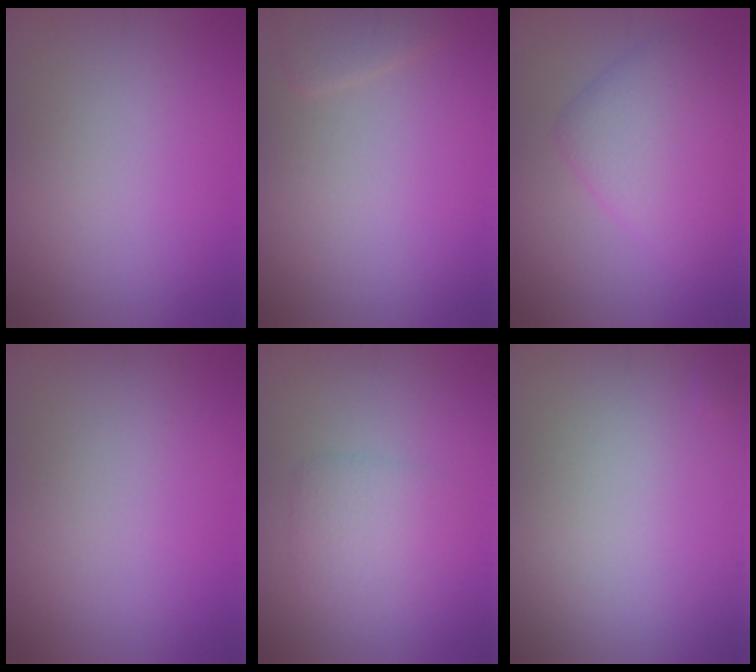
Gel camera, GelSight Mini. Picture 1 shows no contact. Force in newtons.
{"total": 1.6, "press": 1.6, "slide": 0.2}
{"total": 5.0, "press": 5.0, "slide": 0.0}
{"total": 0.0}
{"total": 2.5, "press": 2.5, "slide": 0.3}
{"total": 0.0}